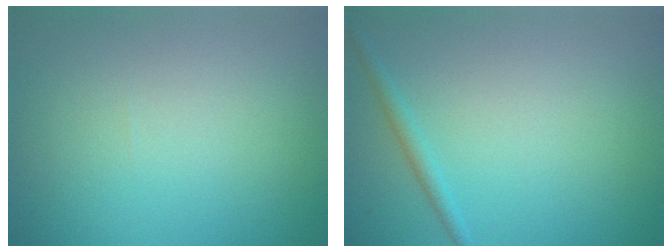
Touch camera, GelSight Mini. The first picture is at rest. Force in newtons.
{"total": 1.2, "press": 1.2, "slide": 0.0}